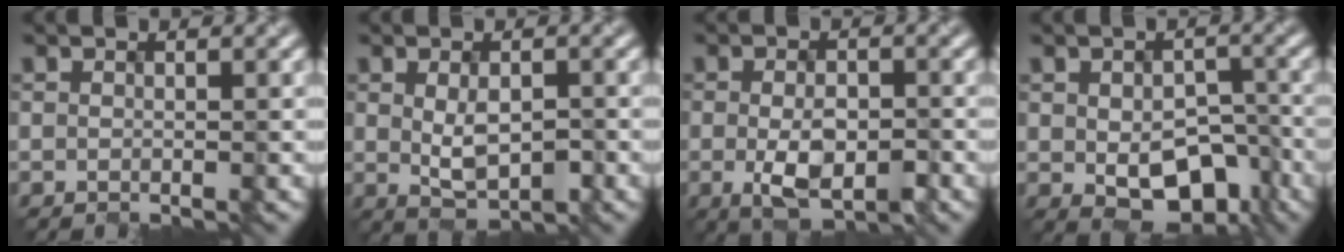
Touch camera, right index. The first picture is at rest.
{"total": 2.8, "force": [-0.6, 1.4, 2.4], "torque": [-0.047, -0.005, 0.002]}
{"total": 4.7, "force": [-1.7, 2.3, 3.8], "torque": [-0.072, -0.009, -0.020]}
{"total": 6.9, "force": [-2.3, 4.2, 4.9], "torque": [-0.087, -0.021, -0.019]}